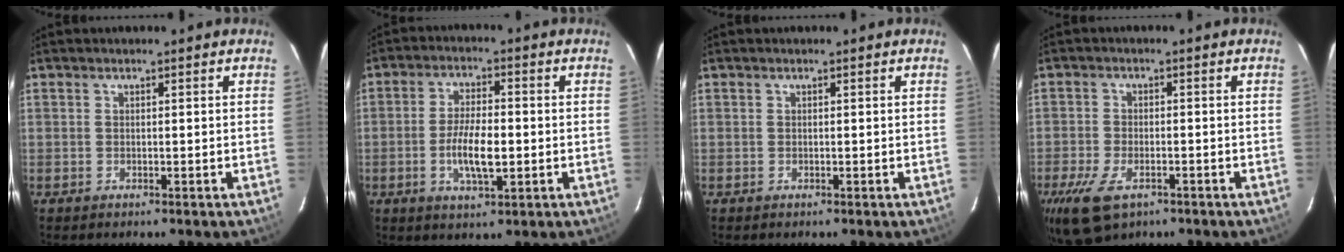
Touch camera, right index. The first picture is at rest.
{"total": 7.7, "force": [-1.6, 2.6, 7.1], "torque": [-0.138, -0.003, -0.028]}
{"total": 0.0}
{"total": 10.2, "force": [-5.7, 5.4, 6.4], "torque": [-0.160, -0.028, -0.101]}